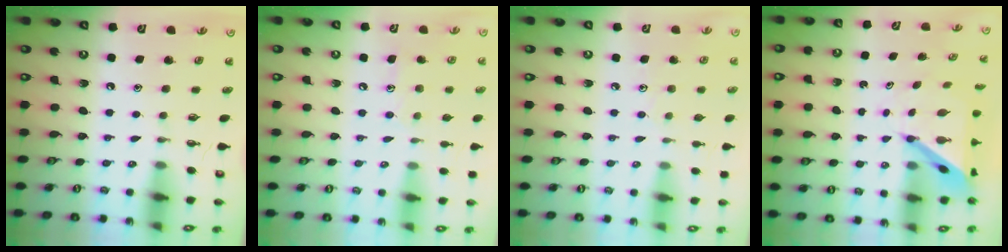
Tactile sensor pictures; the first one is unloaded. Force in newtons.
{"total": 7.0, "press": 7.0, "slide": 0.1}
{"total": 4.2, "press": 4.2, "slide": 0.4}
{"total": 6.1, "press": 6.1, "slide": 0.5}